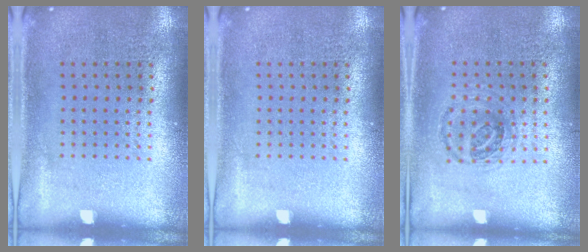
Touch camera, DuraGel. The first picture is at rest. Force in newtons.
{"total": 0.0}
{"total": 1.0, "press": 0.9, "slide": 0.2}